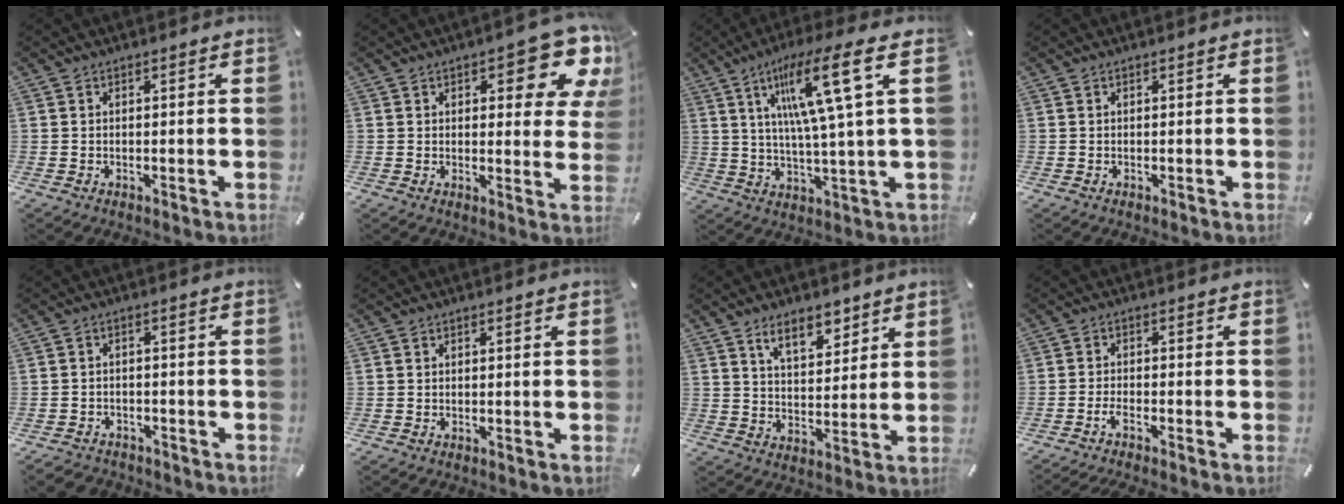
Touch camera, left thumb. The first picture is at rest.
{"total": 13.1, "force": [7.0, 5.3, 9.6], "torque": [-0.111, -0.048, 0.116]}
{"total": 16.5, "force": [6.1, 1.5, 15.2], "torque": [-0.271, -0.015, 0.079]}
{"total": 0.0}
{"total": 2.8, "force": [-2.1, 1.7, 0.5], "torque": [-0.015, 0.010, -0.046]}
{"total": 0.0}
{"total": 8.9, "force": [6.2, 4.4, 4.6], "torque": [-0.068, -0.024, 0.108]}
{"total": 2.8, "force": [-2.2, 0.6, 1.7], "torque": [-0.043, 0.004, -0.045]}